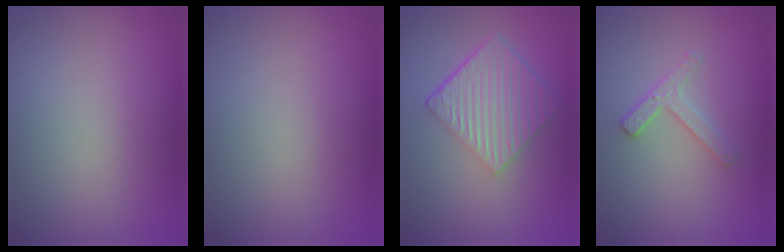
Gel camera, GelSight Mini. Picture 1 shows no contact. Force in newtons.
{"total": 0.0}
{"total": 6.0, "press": 4.1, "slide": 4.4}
{"total": 2.3, "press": 2.2, "slide": 0.4}